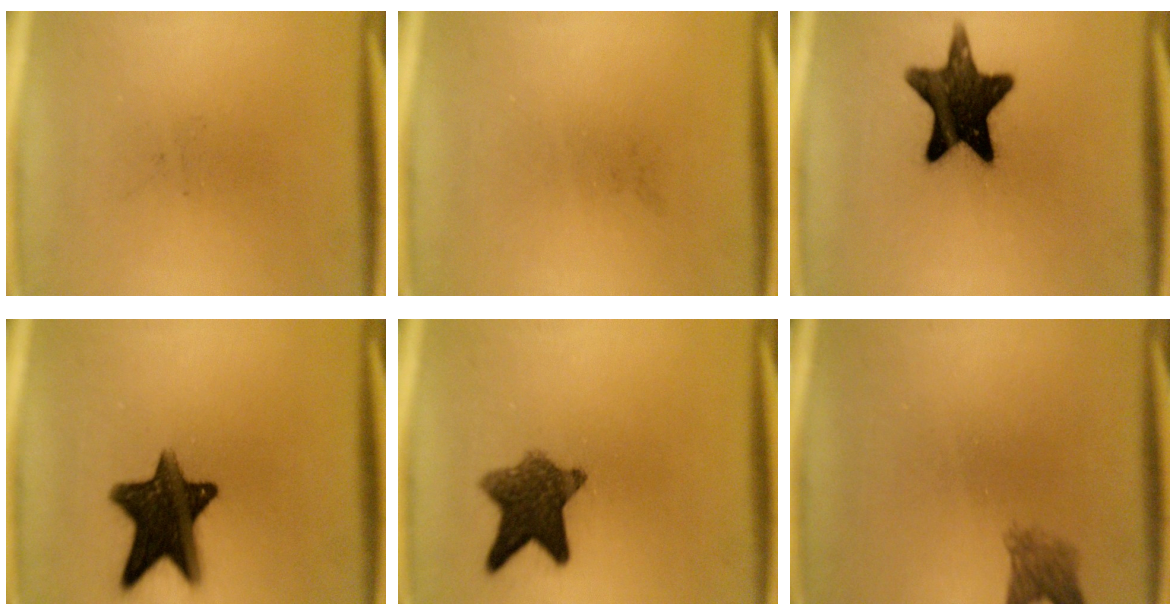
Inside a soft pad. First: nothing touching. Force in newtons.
{"total": 0.0}
{"total": 15.3}
{"total": 14.0}
{"total": 8.8}
{"total": 2.9}